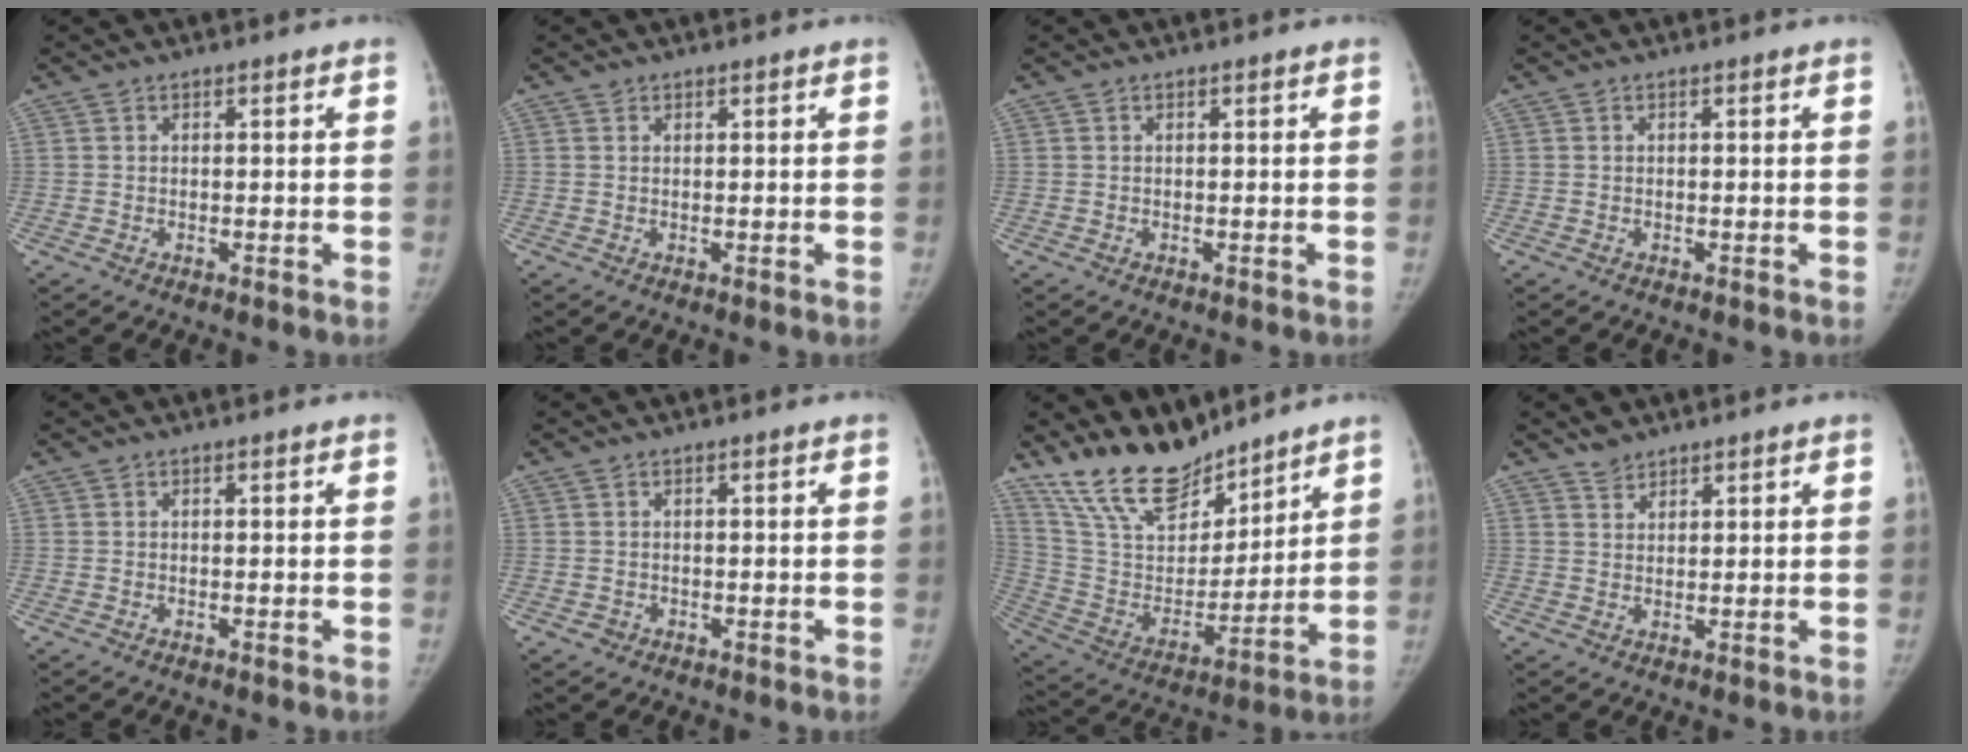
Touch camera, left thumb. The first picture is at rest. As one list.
[{"total": 0.6, "force": [0.5, 0.3, 0.0], "torque": [0.001, -0.003, 0.006]}, {"total": 0.0}, {"total": 0.0}, {"total": 0.0}, {"total": 0.9, "force": [-0.2, 0.9, 0.1], "torque": [-0.002, 0.001, -0.002]}, {"total": 18.5, "force": [15.6, 7.4, 6.7], "torque": [-0.081, -0.089, 0.295]}, {"total": 2.5, "force": [2.2, 1.1, 0.3], "torque": [0.004, -0.009, 0.040]}]